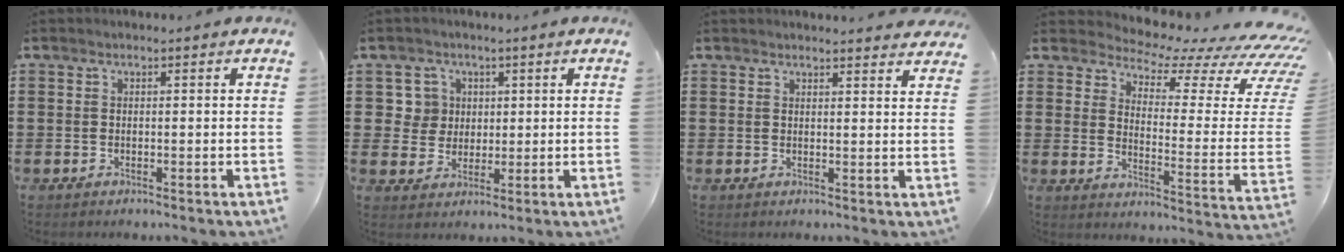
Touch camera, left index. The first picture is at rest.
{"total": 5.0, "force": [1.5, 4.7, 0.9], "torque": [-0.034, 0.011, 0.026]}
{"total": 2.2, "force": [2.2, 0.0, 0.2], "torque": [-0.001, -0.008, 0.039]}
{"total": 5.7, "force": [5.0, 0.7, 2.6], "torque": [-0.053, -0.060, 0.078]}